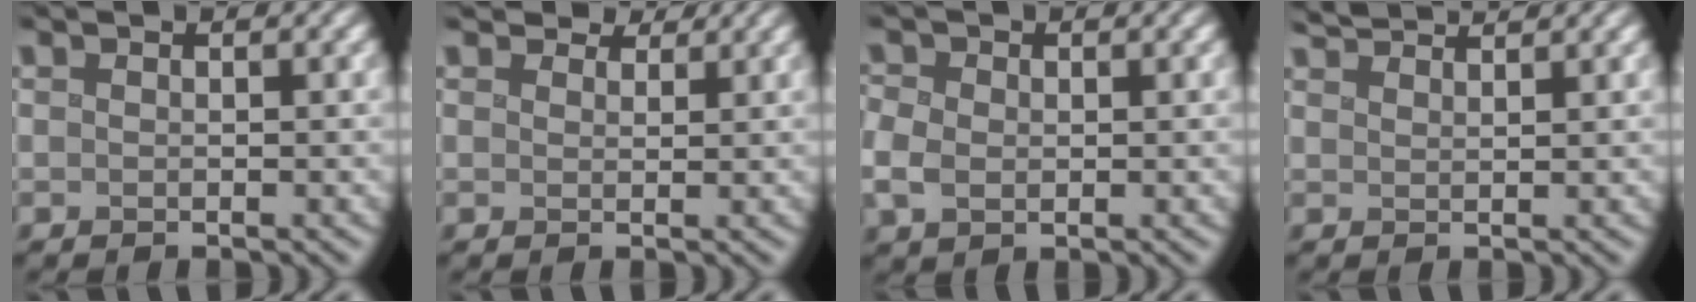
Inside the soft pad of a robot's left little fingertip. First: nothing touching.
{"total": 3.1, "force": [2.9, 1.0, 0.6], "torque": [-0.022, 0.000, 0.038]}
{"total": 2.0, "force": [-0.2, 1.6, 1.0], "torque": [-0.038, -0.002, 0.005]}
{"total": 3.6, "force": [3.4, 0.5, 1.2], "torque": [-0.010, 0.015, 0.041]}